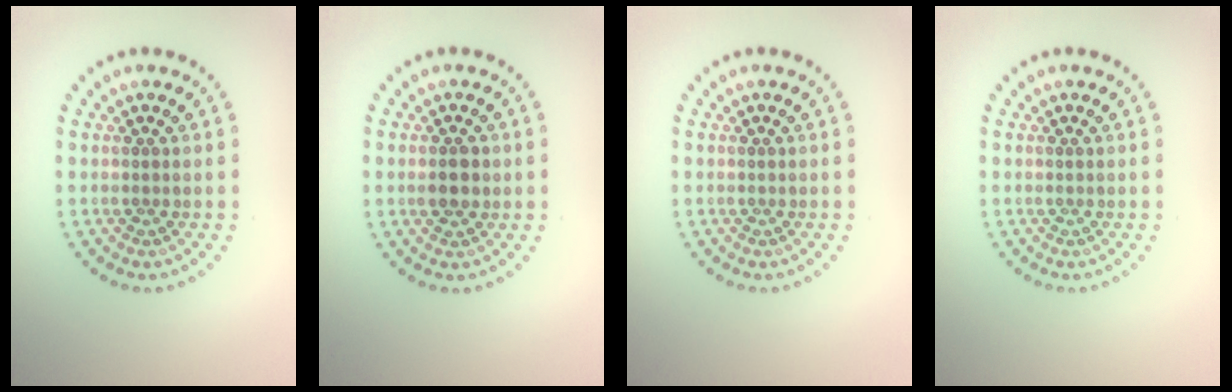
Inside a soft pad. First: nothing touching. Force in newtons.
{"total": 2.1, "press": 2.1, "slide": 0.1}
{"total": 0.0}
{"total": 0.0}